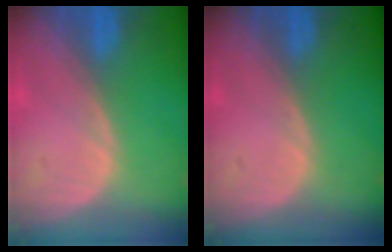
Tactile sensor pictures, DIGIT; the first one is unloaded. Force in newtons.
{"total": 0.0}